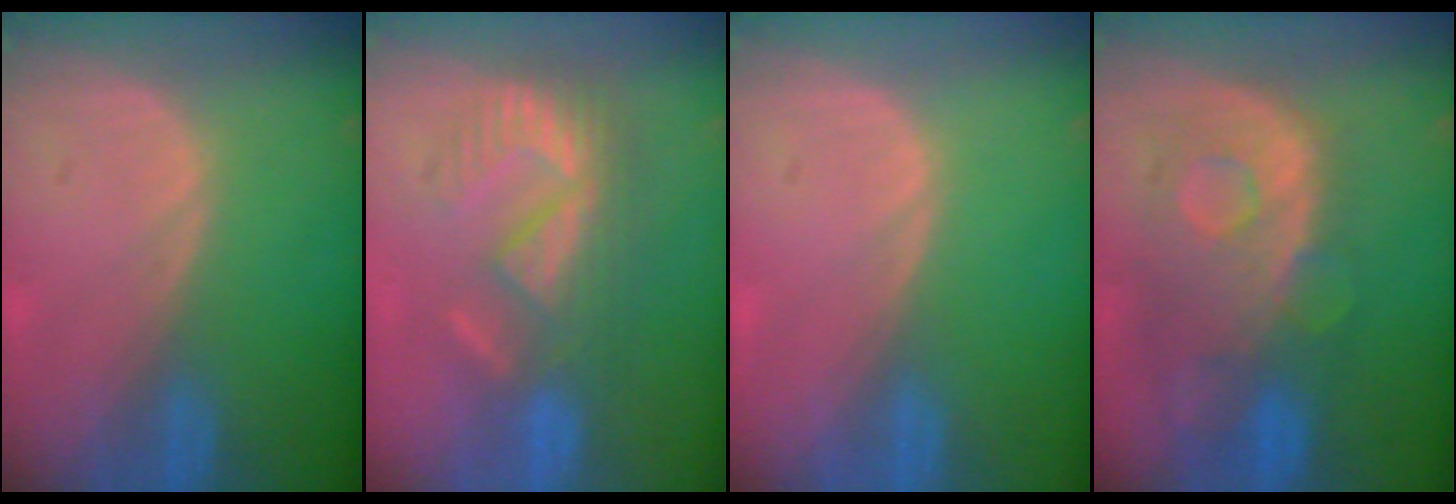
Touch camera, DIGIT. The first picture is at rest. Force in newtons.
{"total": 9.5, "press": 8.1, "slide": 5.0}
{"total": 0.0}
{"total": 10.8, "press": 9.5, "slide": 5.1}